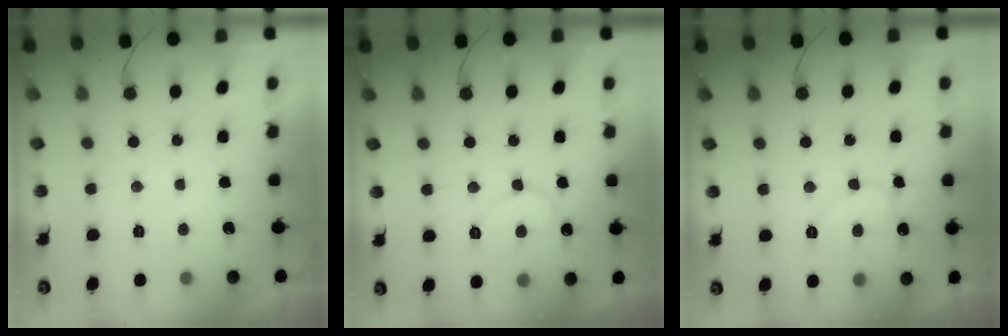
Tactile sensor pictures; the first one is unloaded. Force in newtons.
{"total": 8.0, "press": 7.9, "slide": 0.7}
{"total": 7.8, "press": 7.7, "slide": 0.7}